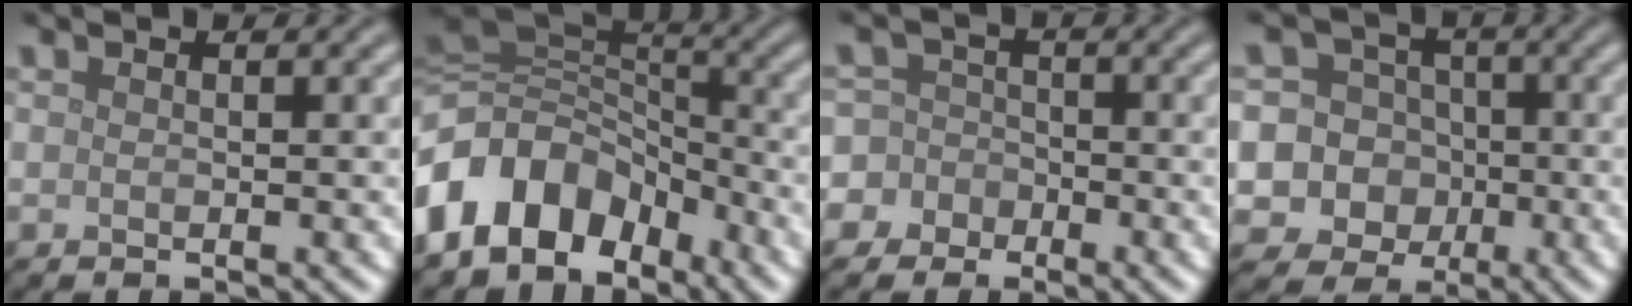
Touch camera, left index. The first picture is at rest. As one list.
[{"total": 11.1, "force": [-5.2, 8.1, 5.6], "torque": [-0.117, 0.009, -0.106]}, {"total": 7.3, "force": [-3.2, 6.5, 0.9], "torque": [-0.018, 0.006, -0.093]}, {"total": 13.2, "force": [-2.3, 12.7, 2.9], "torque": [-0.088, 0.015, -0.062]}]